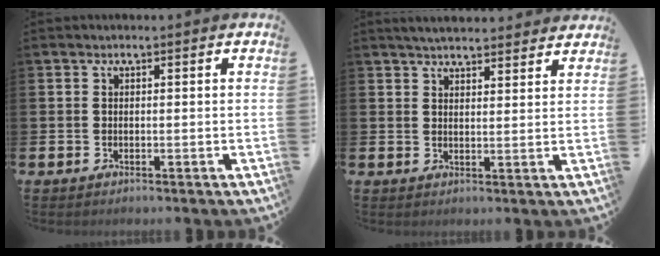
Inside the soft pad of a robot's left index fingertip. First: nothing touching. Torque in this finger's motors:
{"motor_torque": [0.86, -1.28, 0.13, 0.02]}